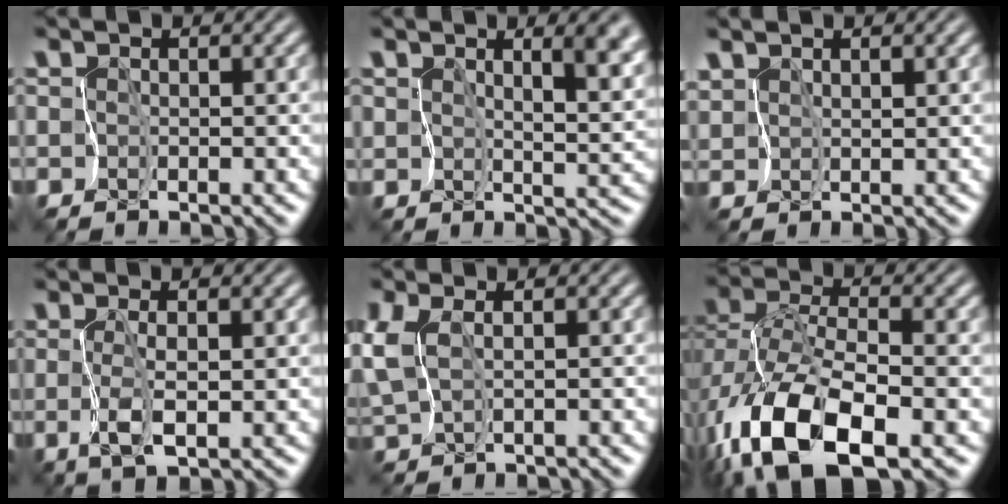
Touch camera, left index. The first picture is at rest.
{"total": 5.7, "force": [3.0, 2.4, 4.1], "torque": [-0.045, -0.005, 0.053]}
{"total": 1.5, "force": [1.5, 0.1, 0.3], "torque": [-0.008, 0.006, 0.035]}
{"total": 2.1, "force": [0.4, 0.3, 2.0], "torque": [-0.049, 0.001, 0.014]}
{"total": 2.9, "force": [0.4, 1.8, 2.2], "torque": [-0.069, -0.011, 0.014]}
{"total": 11.1, "force": [-5.0, 5.1, 8.6], "torque": [-0.183, -0.008, -0.087]}